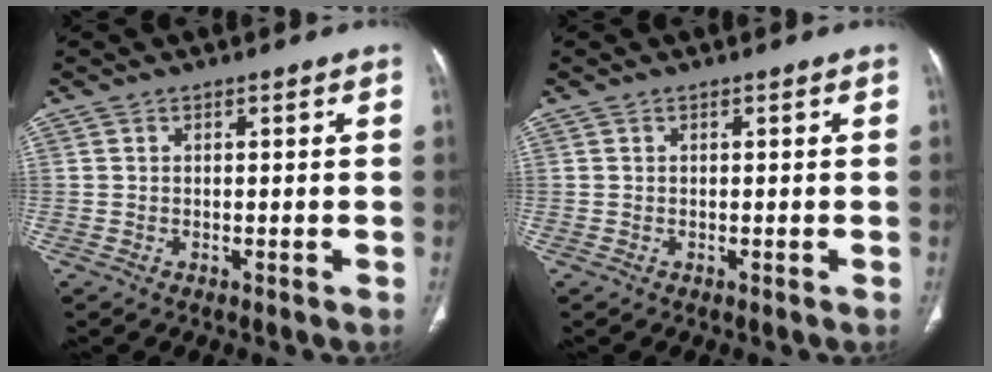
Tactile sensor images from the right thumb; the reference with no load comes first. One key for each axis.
{"total": 0.0}